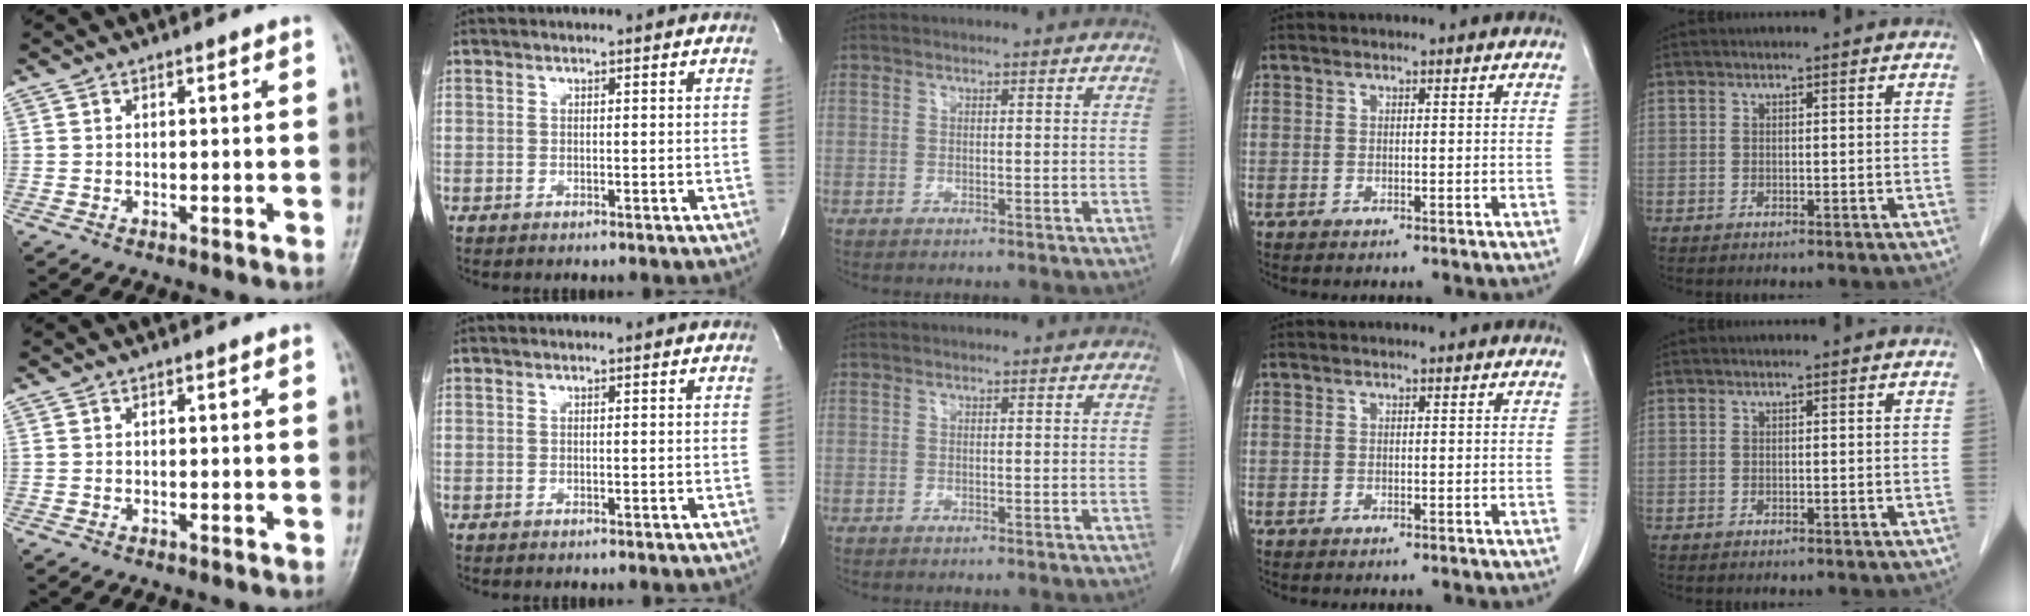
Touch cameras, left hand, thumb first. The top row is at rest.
{}